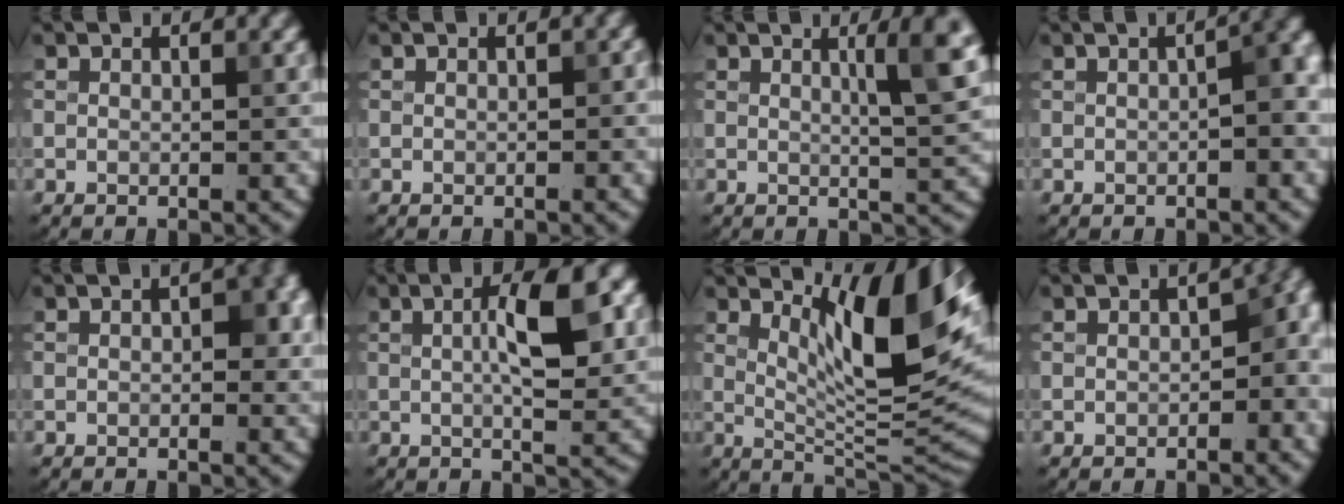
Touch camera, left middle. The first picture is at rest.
{"total": 0.8, "force": [0.0, 0.6, 0.5], "torque": [-0.003, 0.003, 0.001]}
{"total": 3.7, "force": [1.3, 0.4, 3.5], "torque": [-0.049, 0.003, 0.022]}
{"total": 5.1, "force": [0.3, 2.5, 4.5], "torque": [-0.040, 0.018, 0.007]}
{"total": 3.1, "force": [0.3, 1.8, 2.4], "torque": [-0.027, 0.003, 0.003]}
{"total": 5.7, "force": [1.2, 1.7, 5.3], "torque": [-0.083, 0.008, 0.021]}
{"total": 9.5, "force": [3.8, 2.2, 8.4], "torque": [-0.134, -0.010, 0.076]}
{"total": 9.5, "force": [-0.2, 5.8, 7.5], "torque": [-0.053, 0.000, 0.003]}